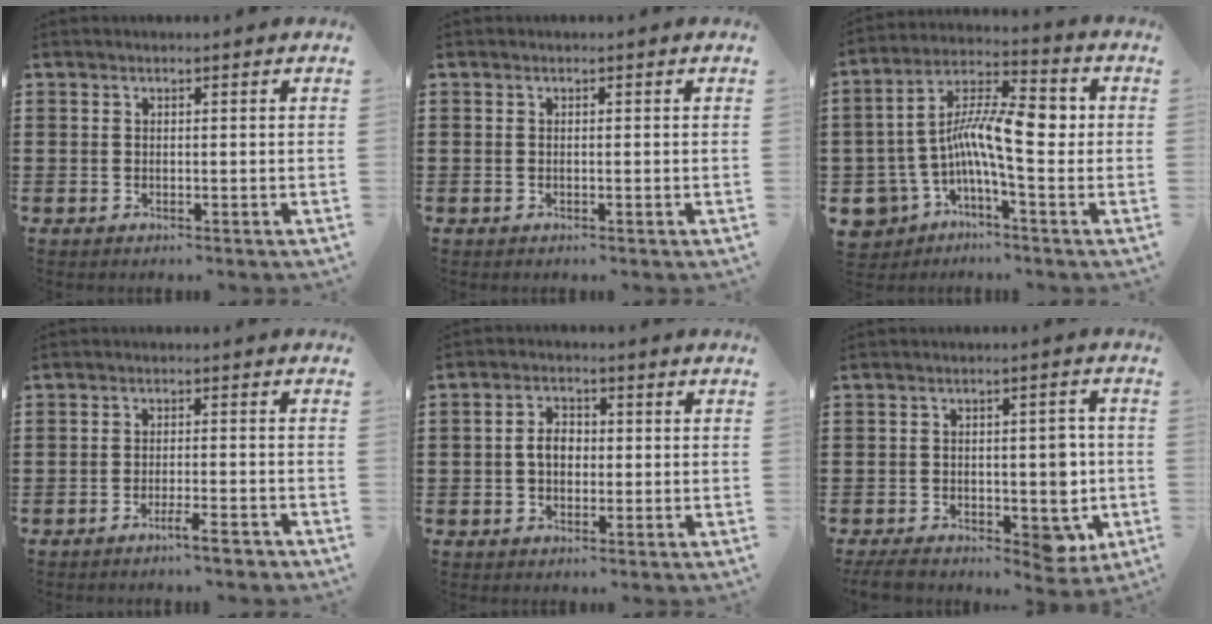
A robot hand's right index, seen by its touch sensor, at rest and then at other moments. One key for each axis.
{"total": 0.0}
{"total": 12.7, "fx": -0.1, "fy": 5.6, "fz": 11.4, "tx": -0.225, "ty": 0.002, "tz": 0.001}
{"total": 3.6, "fx": -2.9, "fy": 0.0, "fz": 2.2, "tx": -0.034, "ty": -0.002, "tz": -0.050}
{"total": 3.2, "fx": -0.3, "fy": 2.2, "fz": 2.4, "tx": -0.048, "ty": 0.008, "tz": -0.007}
{"total": 7.3, "fx": -2.4, "fy": 4.1, "fz": 5.6, "tx": -0.075, "ty": 0.009, "tz": -0.040}